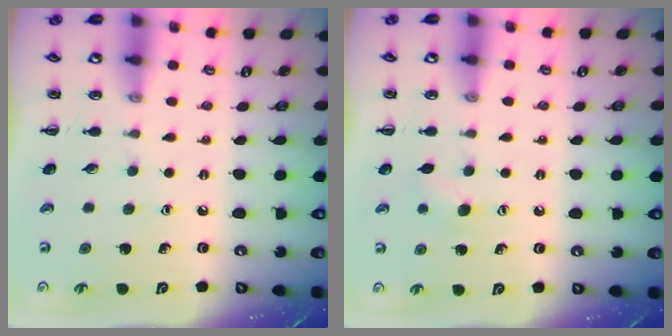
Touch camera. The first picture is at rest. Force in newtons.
{"total": 5.6, "press": 5.4, "slide": 1.4}